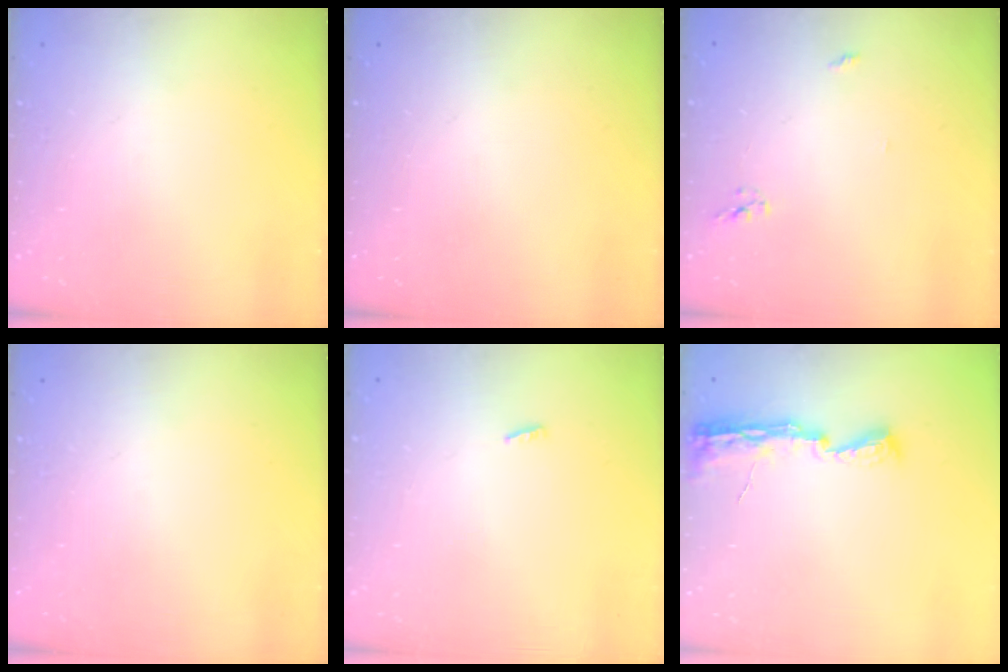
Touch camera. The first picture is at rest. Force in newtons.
{"total": 0.0}
{"total": 3.3, "press": 3.3, "slide": 0.2}
{"total": 0.0}
{"total": 2.3, "press": 2.1, "slide": 0.8}
{"total": 8.5, "press": 8.5, "slide": 1.2}